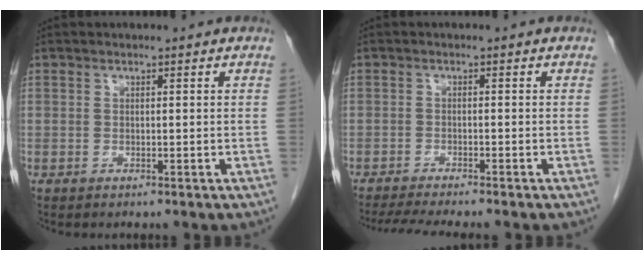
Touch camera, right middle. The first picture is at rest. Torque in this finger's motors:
{"motor_torque": [0.10, -0.08, 0.04, 0.02]}